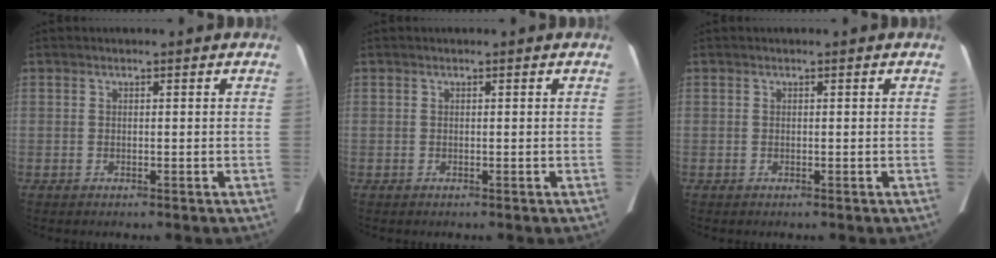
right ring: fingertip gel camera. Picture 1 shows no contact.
{"total": 0.0}
{"total": 0.0}